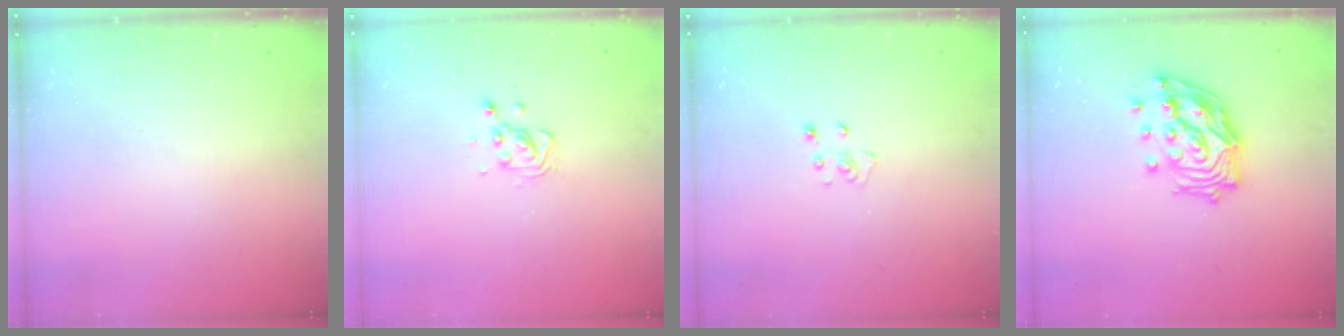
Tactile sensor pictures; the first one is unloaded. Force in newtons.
{"total": 5.4, "press": 5.3, "slide": 1.2}
{"total": 3.1, "press": 3.1, "slide": 0.2}
{"total": 17.0, "press": 16.8, "slide": 2.2}